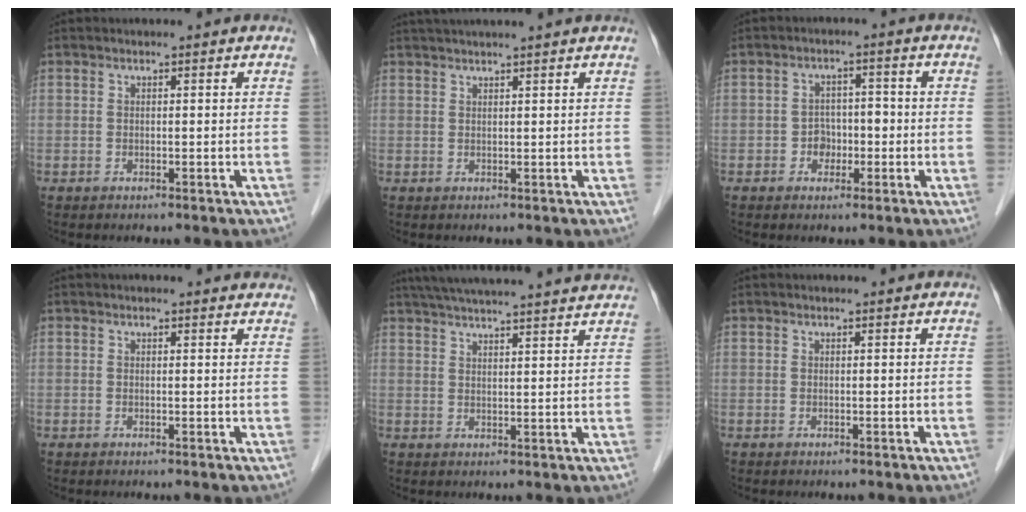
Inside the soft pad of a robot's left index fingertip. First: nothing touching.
{"total": 6.5, "force": [5.7, -0.9, 3.0], "torque": [-0.039, 0.033, 0.077]}
{"total": 3.4, "force": [-1.2, 2.7, 1.8], "torque": [-0.026, 0.013, -0.019]}
{"total": 5.8, "force": [5.4, 1.0, 1.7], "torque": [-0.012, 0.014, 0.047]}
{"total": 22.8, "force": [20.9, 0.6, 9.0], "torque": [-0.150, 0.013, 0.274]}
{"total": 1.3, "force": [1.3, 0.1, 0.3], "torque": [-0.007, 0.012, 0.018]}